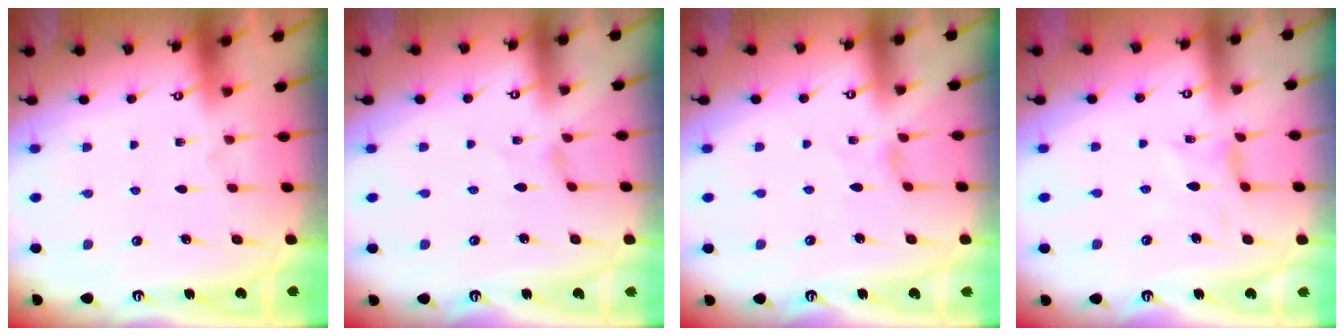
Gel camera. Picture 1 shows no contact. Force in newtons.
{"total": 0.0}
{"total": 1.2, "press": 1.2, "slide": 0.3}
{"total": 1.6, "press": 1.5, "slide": 0.5}